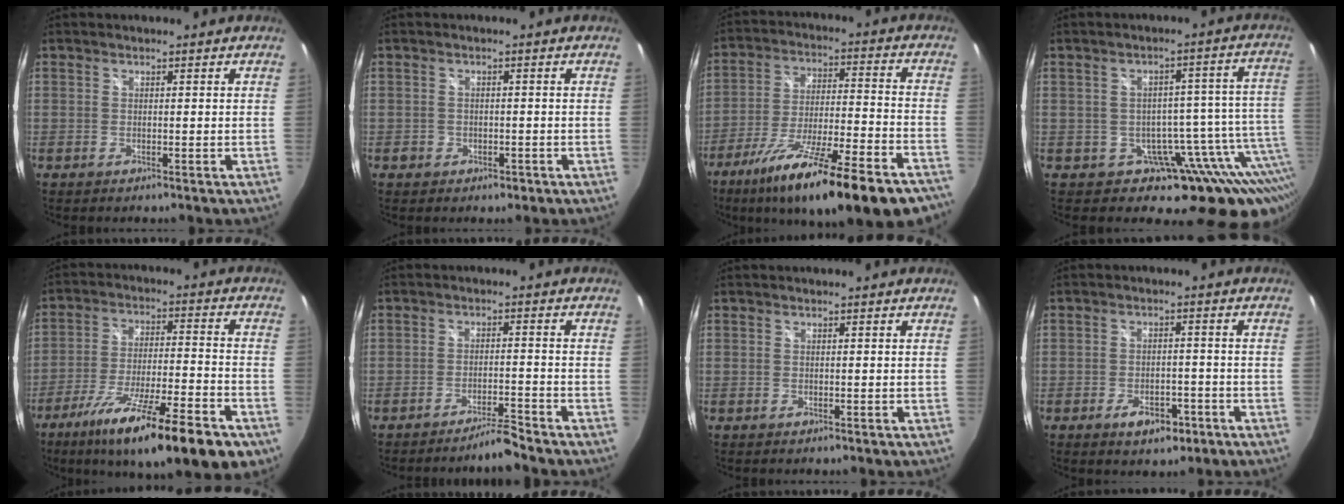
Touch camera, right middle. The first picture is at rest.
{"total": 2.1, "force": [-0.9, 1.8, 0.6], "torque": [-0.012, -0.002, -0.013]}
{"total": 26.5, "force": [-19.5, 4.8, 17.3], "torque": [-0.289, -0.066, -0.287]}
{"total": 16.0, "force": [-4.7, 10.6, 11.0], "torque": [-0.132, 0.004, -0.051]}
{"total": 21.4, "force": [-13.3, 3.8, 16.3], "torque": [-0.274, -0.051, -0.208]}
{"total": 4.0, "force": [-3.9, -0.6, 1.0], "torque": [-0.031, 0.001, -0.068]}
{"total": 0.0}
{"total": 5.5, "force": [-3.0, 3.1, 3.4], "torque": [-0.071, 0.000, -0.038]}